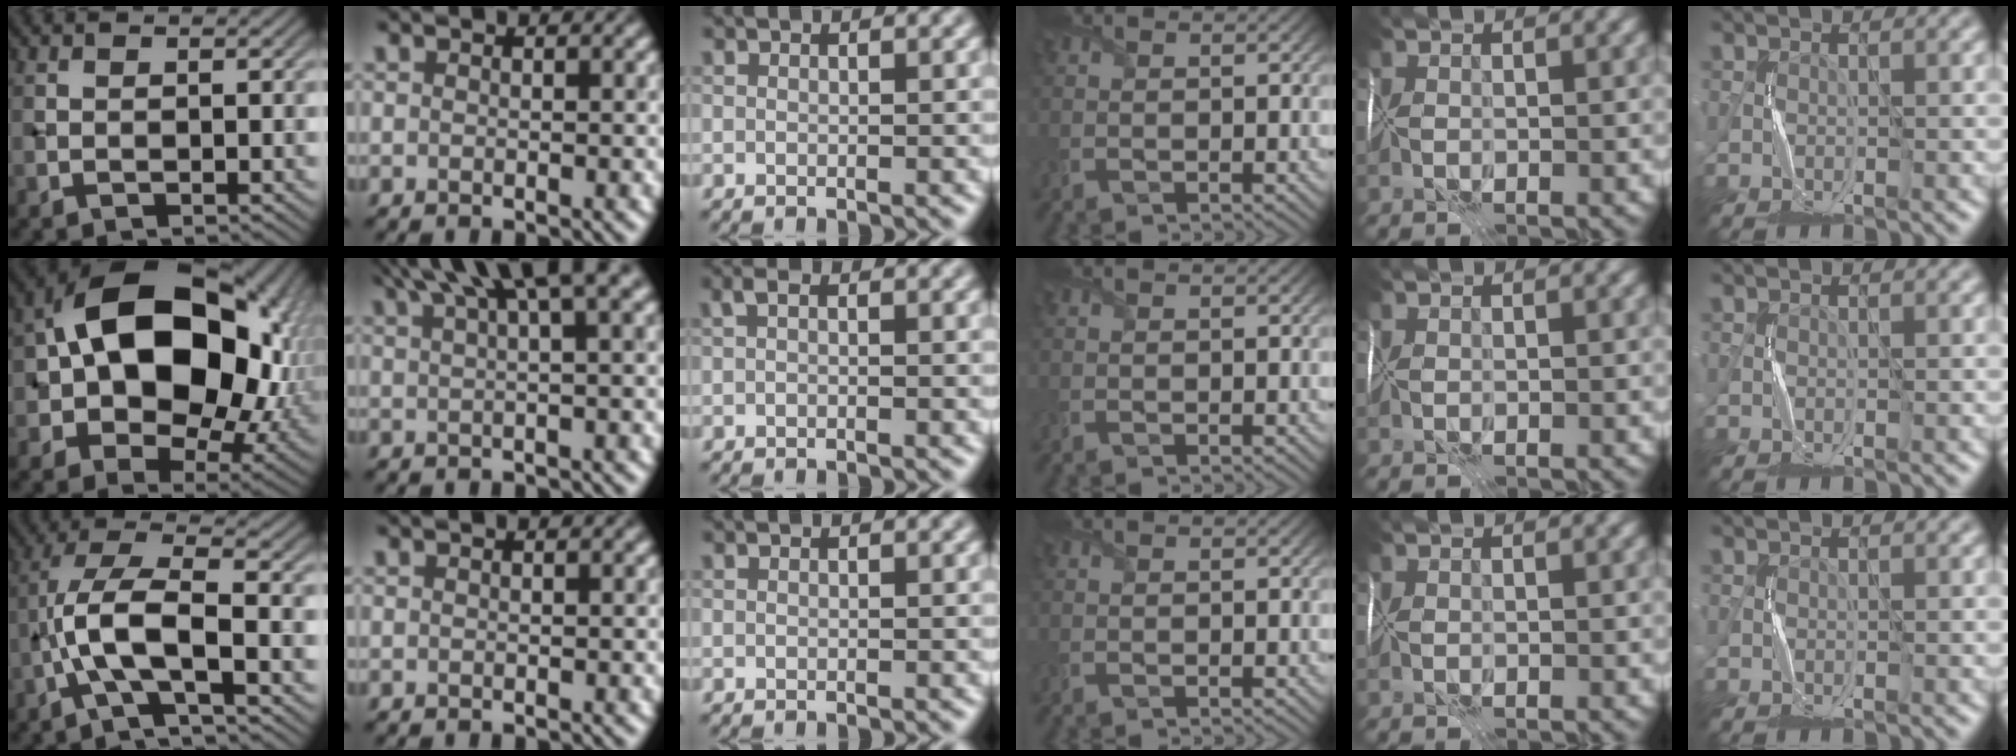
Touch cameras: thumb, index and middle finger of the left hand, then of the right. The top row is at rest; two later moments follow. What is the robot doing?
{"motion": "fold", "object": "wrapping paper"}